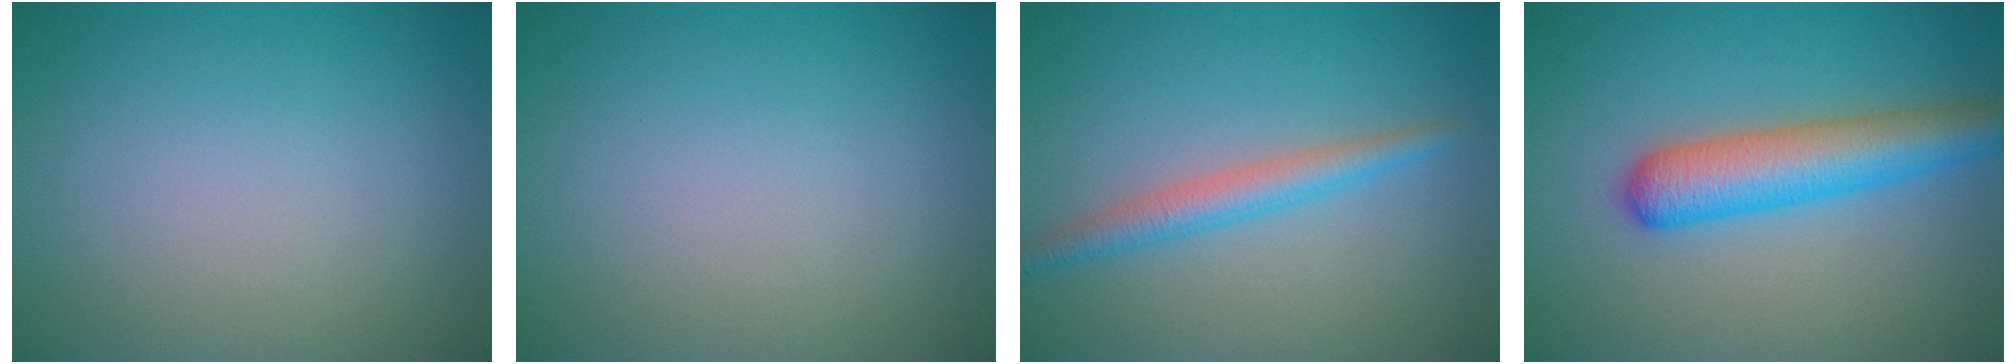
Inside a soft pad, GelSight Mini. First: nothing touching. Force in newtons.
{"total": 0.0}
{"total": 2.7, "press": 2.7, "slide": 0.1}
{"total": 5.7, "press": 5.7, "slide": 0.2}